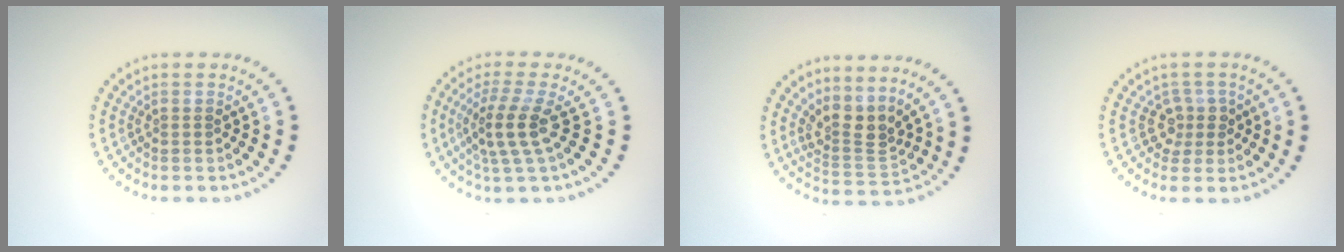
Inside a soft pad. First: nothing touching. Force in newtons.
{"total": 3.5, "press": 2.8, "slide": 2.1}
{"total": 3.0, "press": 2.2, "slide": 2.1}
{"total": 2.1, "press": 1.6, "slide": 1.3}